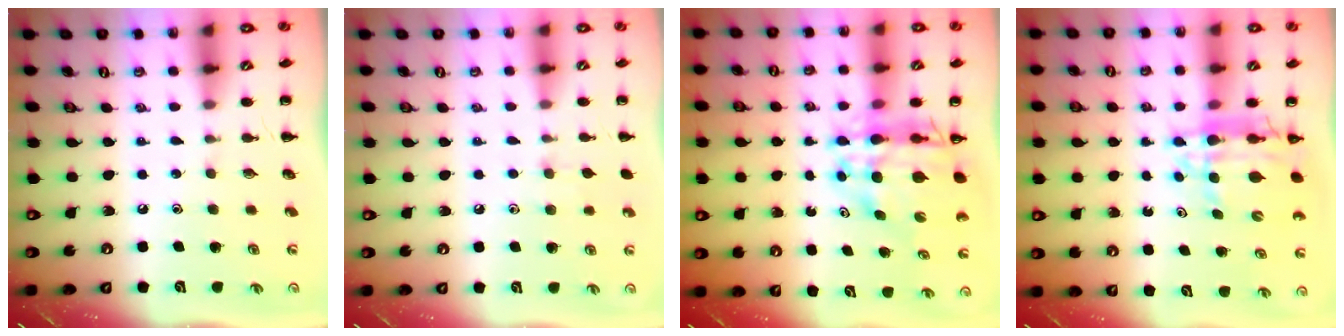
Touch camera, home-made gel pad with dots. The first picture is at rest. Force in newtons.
{"total": 4.7, "press": 4.4, "slide": 1.7}
{"total": 13.3, "press": 12.7, "slide": 4.0}
{"total": 10.7, "press": 10.0, "slide": 3.9}